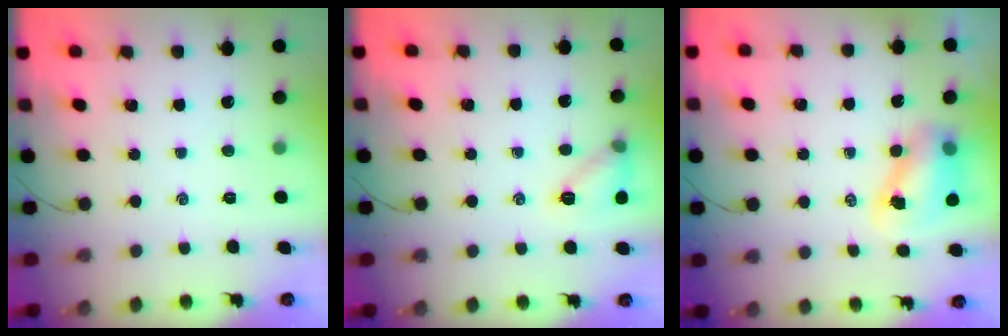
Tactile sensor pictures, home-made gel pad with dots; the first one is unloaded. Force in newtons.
{"total": 9.1, "press": 9.1, "slide": 0.6}
{"total": 7.7, "press": 7.5, "slide": 1.3}